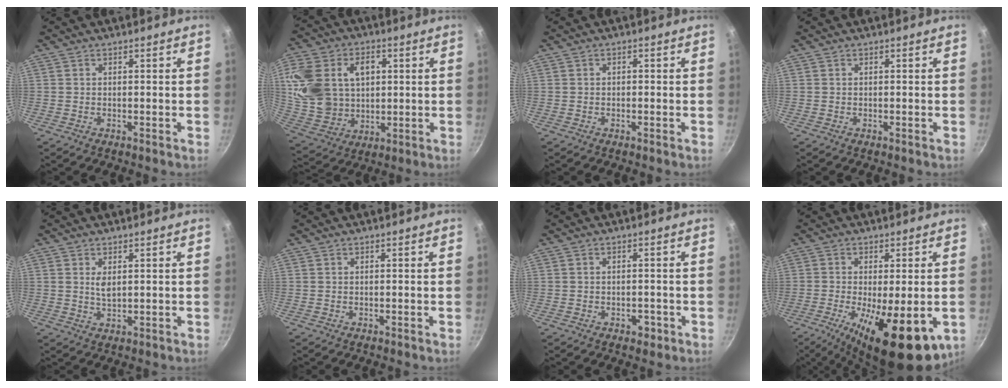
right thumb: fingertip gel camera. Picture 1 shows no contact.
{"total": 20.1, "force": [3.7, 14.8, 13.2], "torque": [-0.258, 0.009, 0.079]}
{"total": 0.5, "force": [-0.1, 0.4, 0.3], "torque": [0.001, 0.003, -0.005]}
{"total": 0.0}
{"total": 2.5, "force": [0.8, 1.2, 2.0], "torque": [-0.033, -0.009, 0.019]}
{"total": 0.0}
{"total": 2.0, "force": [-1.0, 1.3, 1.2], "torque": [-0.007, 0.005, -0.012]}
{"total": 18.0, "force": [-6.3, 6.1, 15.7], "torque": [-0.216, -0.025, -0.079]}